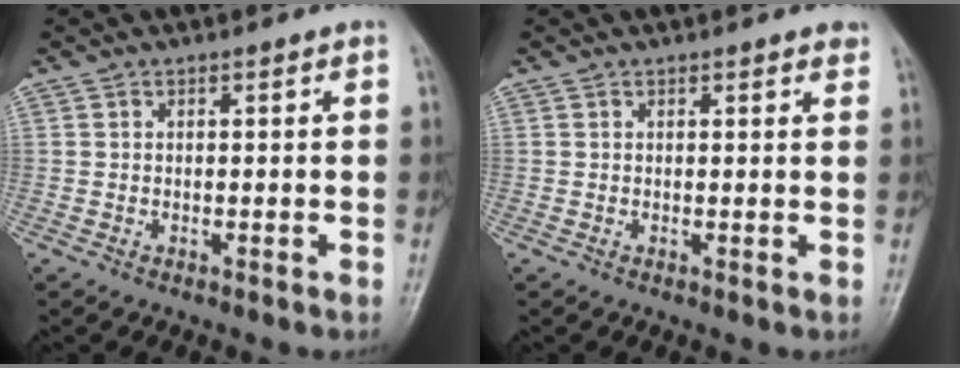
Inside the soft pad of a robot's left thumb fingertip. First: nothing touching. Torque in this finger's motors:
{"motor_torque": [-0.05, -0.01, 0.08, 0.08, 0.02]}